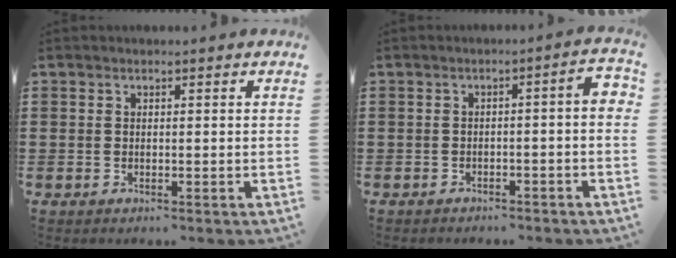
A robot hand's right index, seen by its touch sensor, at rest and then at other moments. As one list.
[{"total": 2.4, "force": [-1.7, 0.0, 1.7], "torque": [-0.029, 0.000, -0.037]}]